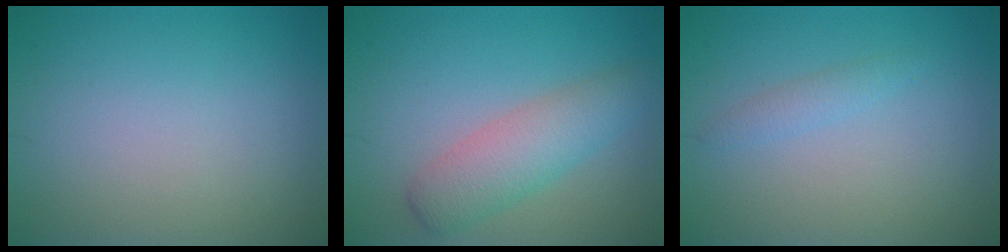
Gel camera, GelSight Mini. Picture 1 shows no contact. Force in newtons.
{"total": 4.1, "press": 4.1, "slide": 0.2}
{"total": 1.2, "press": 1.2, "slide": 0.0}